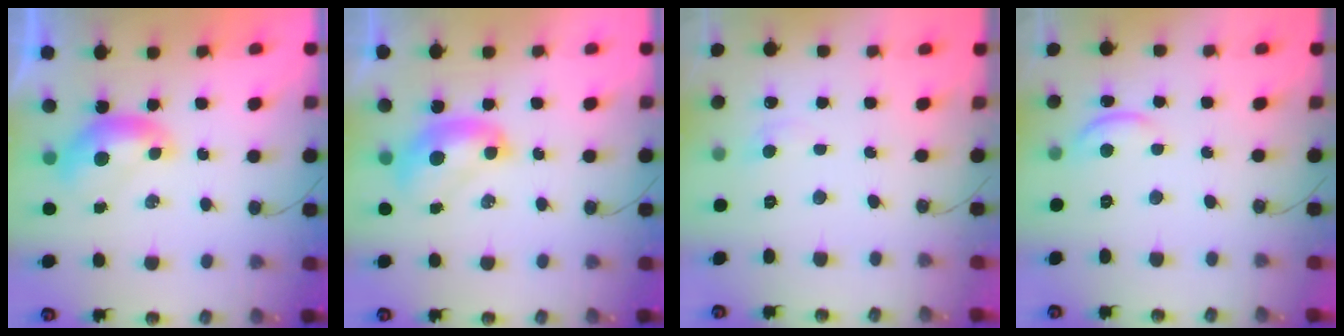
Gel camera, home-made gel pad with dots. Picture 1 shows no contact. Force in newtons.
{"total": 2.4, "press": 2.4, "slide": 0.3}
{"total": 0.6, "press": 0.2, "slide": 0.6}
{"total": 2.0, "press": 2.0, "slide": 0.2}